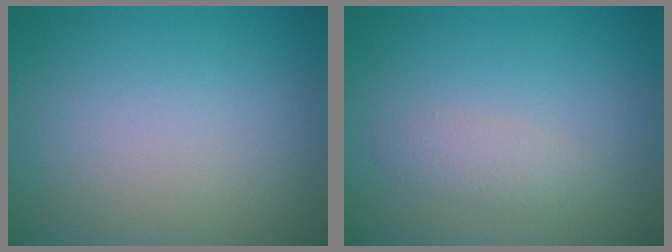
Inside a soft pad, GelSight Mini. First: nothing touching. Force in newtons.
{"total": 1.3, "press": 1.3, "slide": 0.1}